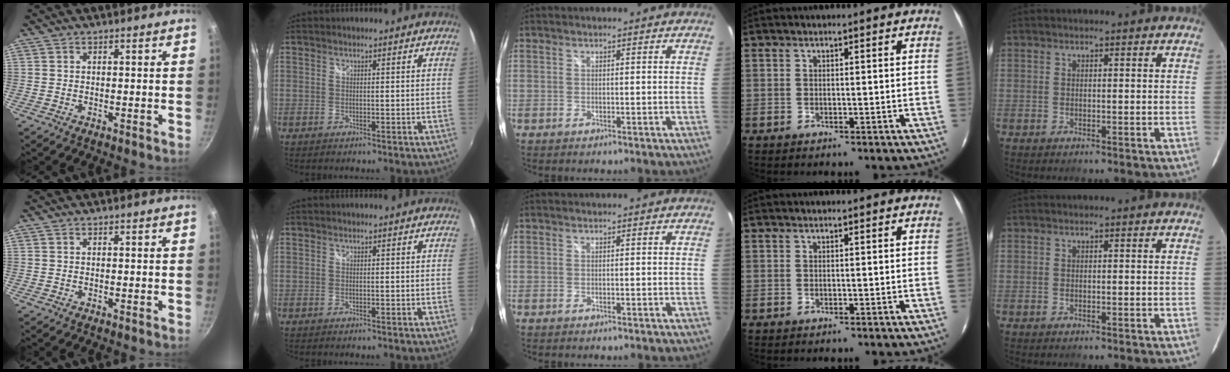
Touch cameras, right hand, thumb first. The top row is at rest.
{}